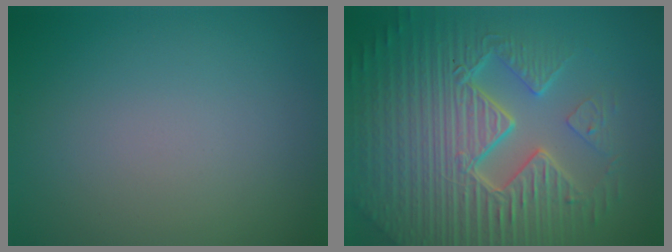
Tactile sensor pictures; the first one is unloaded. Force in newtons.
{"total": 11.2, "press": 7.2, "slide": 8.6}